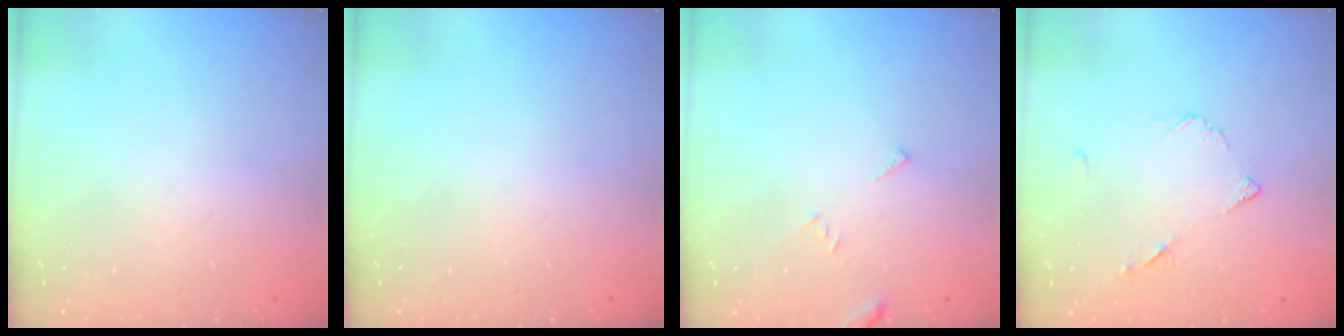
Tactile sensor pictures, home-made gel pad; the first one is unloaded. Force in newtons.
{"total": 0.0}
{"total": 4.3, "press": 4.2, "slide": 0.4}
{"total": 6.0, "press": 6.0, "slide": 0.7}